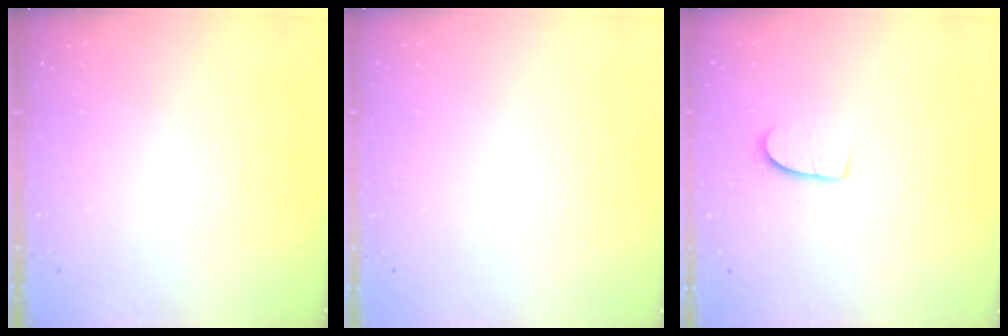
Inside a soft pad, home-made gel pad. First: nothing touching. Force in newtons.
{"total": 0.0}
{"total": 6.8, "press": 6.8, "slide": 0.4}